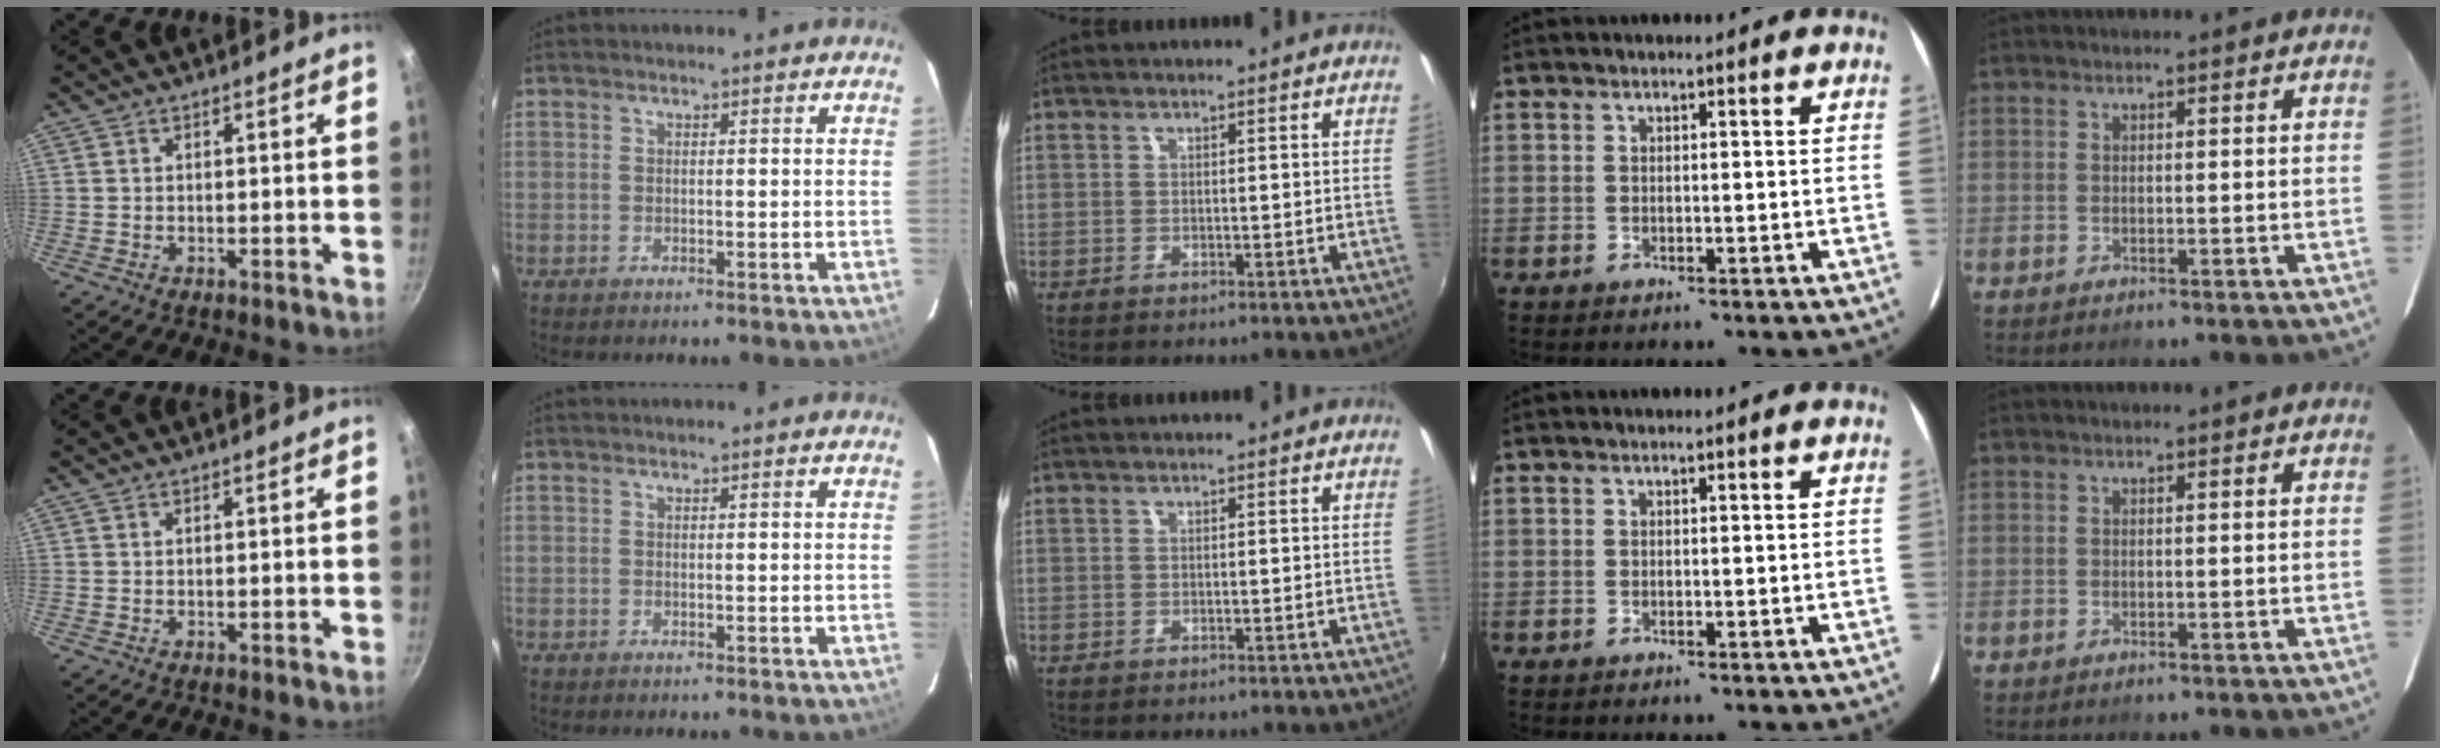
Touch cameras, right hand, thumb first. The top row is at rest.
{}